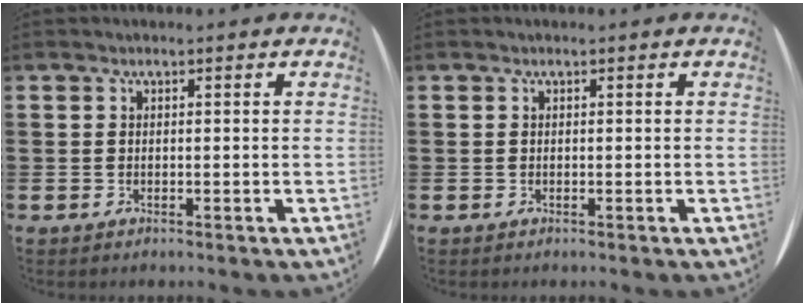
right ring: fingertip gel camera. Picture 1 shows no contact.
{"total": 0.0}